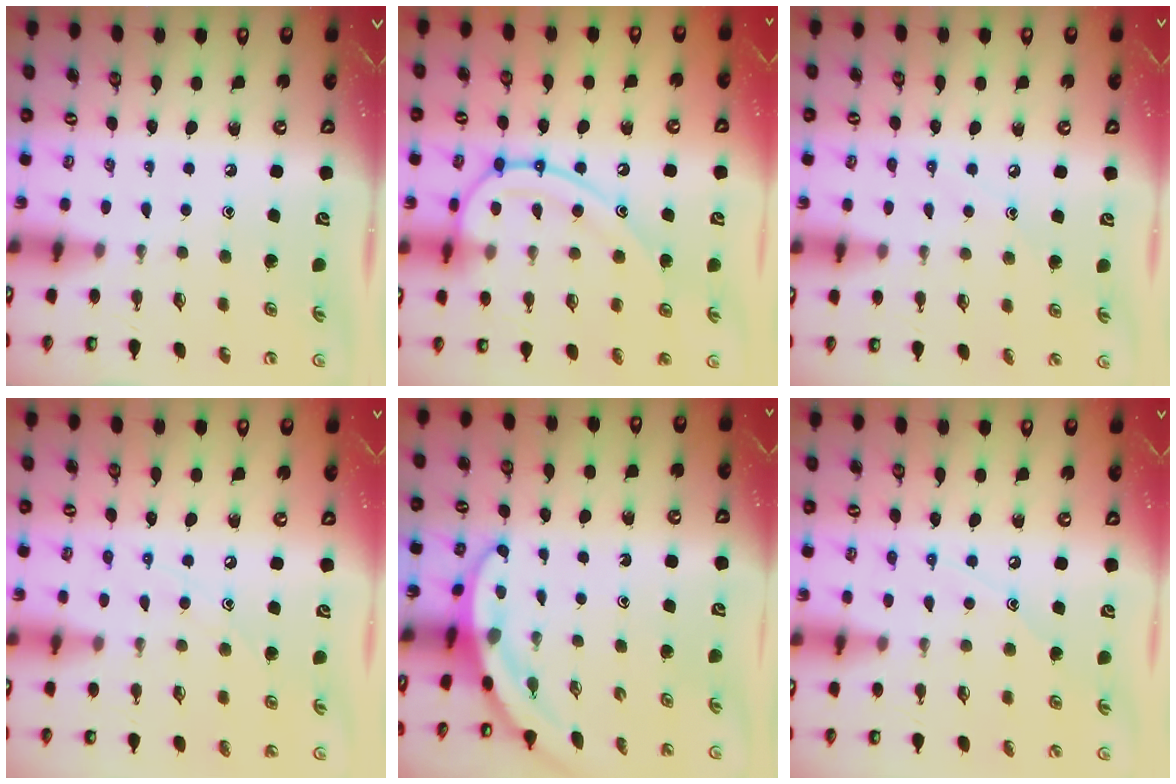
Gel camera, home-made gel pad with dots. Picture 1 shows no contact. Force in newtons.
{"total": 15.6, "press": 15.5, "slide": 1.8}
{"total": 4.6, "press": 4.6, "slide": 0.5}
{"total": 7.6, "press": 7.6, "slide": 0.2}
{"total": 3.2, "press": 3.2, "slide": 0.1}
{"total": 6.9, "press": 6.9, "slide": 0.5}